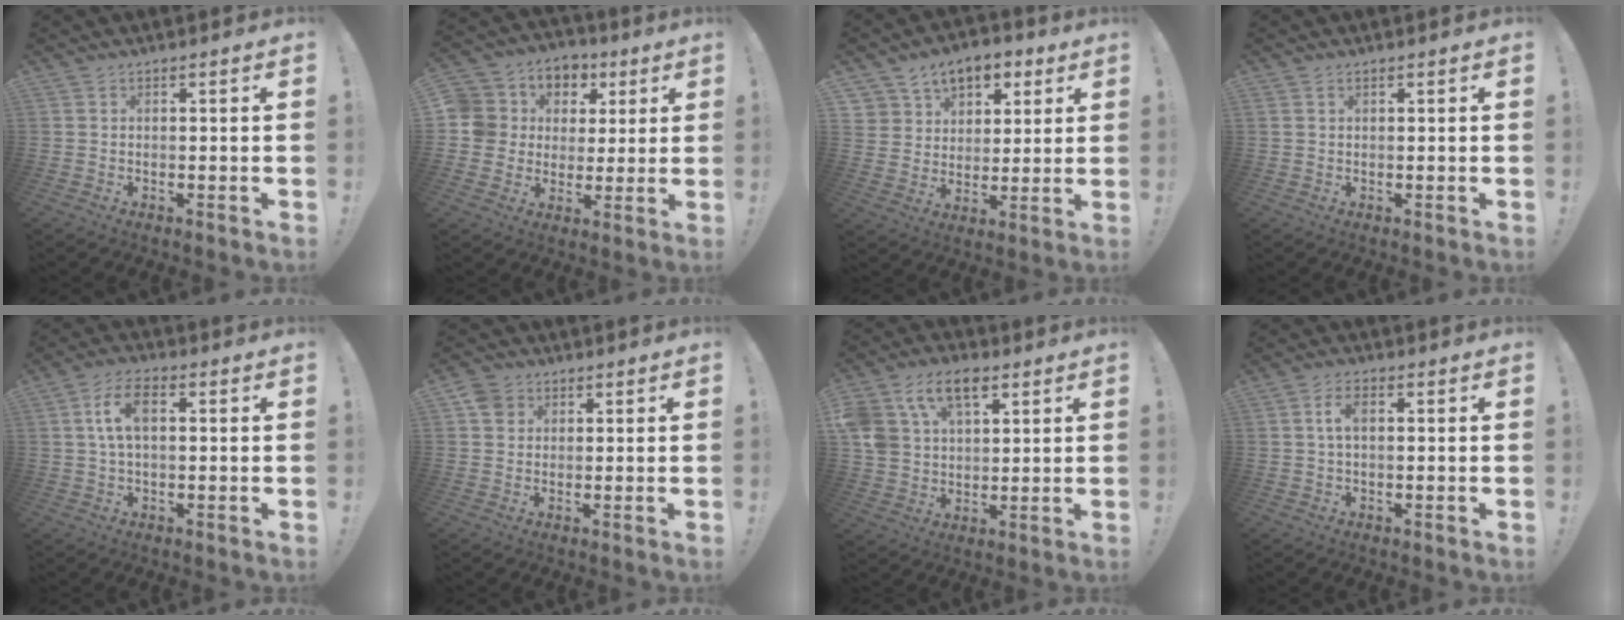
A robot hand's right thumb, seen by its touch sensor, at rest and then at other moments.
{"total": 10.2, "force": [2.0, 9.7, 2.8], "torque": [-0.054, -0.005, 0.054]}
{"total": 8.8, "force": [4.7, 7.1, 2.2], "torque": [-0.033, -0.034, 0.093]}
{"total": 0.9, "force": [0.6, 0.4, 0.5], "torque": [-0.015, 0.004, 0.012]}
{"total": 8.0, "force": [1.9, 4.1, 6.6], "torque": [-0.122, 0.006, 0.034]}
{"total": 4.7, "force": [2.0, 4.0, 1.5], "torque": [-0.020, 0.000, 0.038]}
{"total": 14.6, "force": [7.5, 9.5, 8.2], "torque": [-0.157, -0.022, 0.144]}
{"total": 4.0, "force": [0.8, 1.9, 3.4], "torque": [-0.057, 0.004, 0.012]}